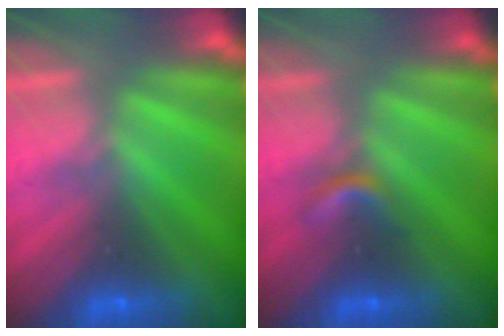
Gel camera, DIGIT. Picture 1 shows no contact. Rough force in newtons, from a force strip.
{"total": 2.2}